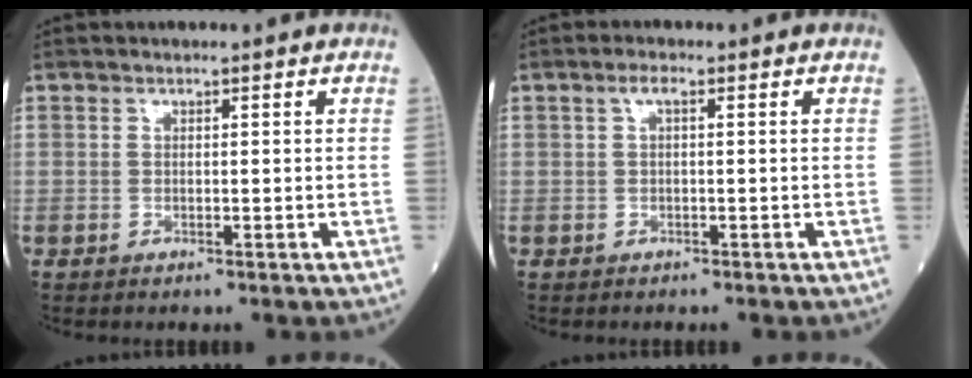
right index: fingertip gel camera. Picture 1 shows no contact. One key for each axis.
{"total": 1.3, "fx": 0.2, "fy": 0.4, "fz": 1.2, "tx": -0.025, "ty": 0.004, "tz": 0.002}